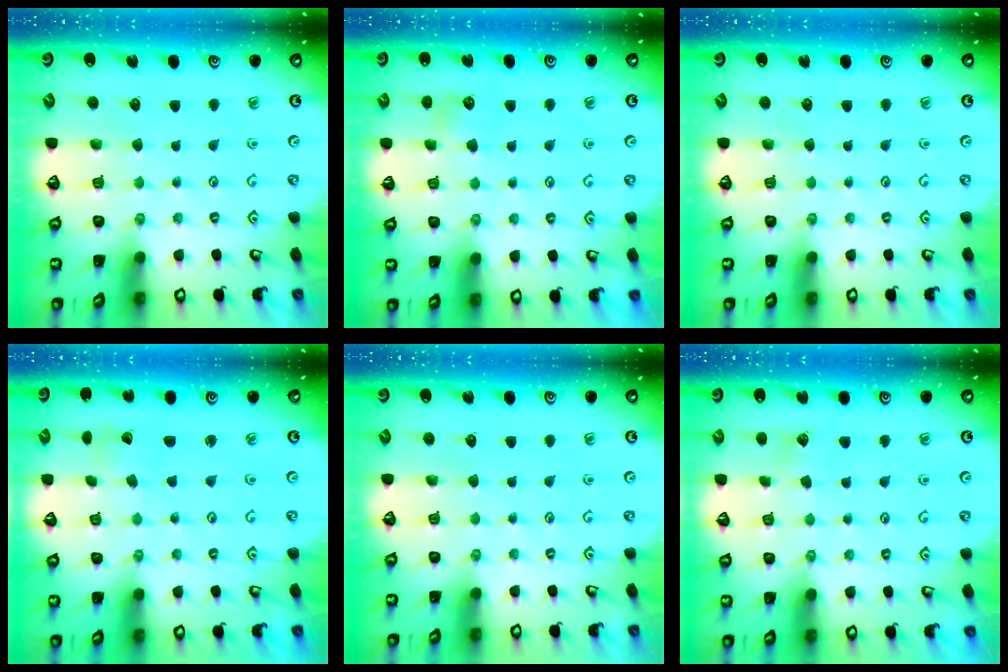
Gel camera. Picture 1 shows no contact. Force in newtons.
{"total": 7.3, "press": 7.3, "slide": 0.8}
{"total": 0.0}
{"total": 1.5, "press": 1.5, "slide": 0.2}
{"total": 0.0}
{"total": 5.3, "press": 5.3, "slide": 0.6}